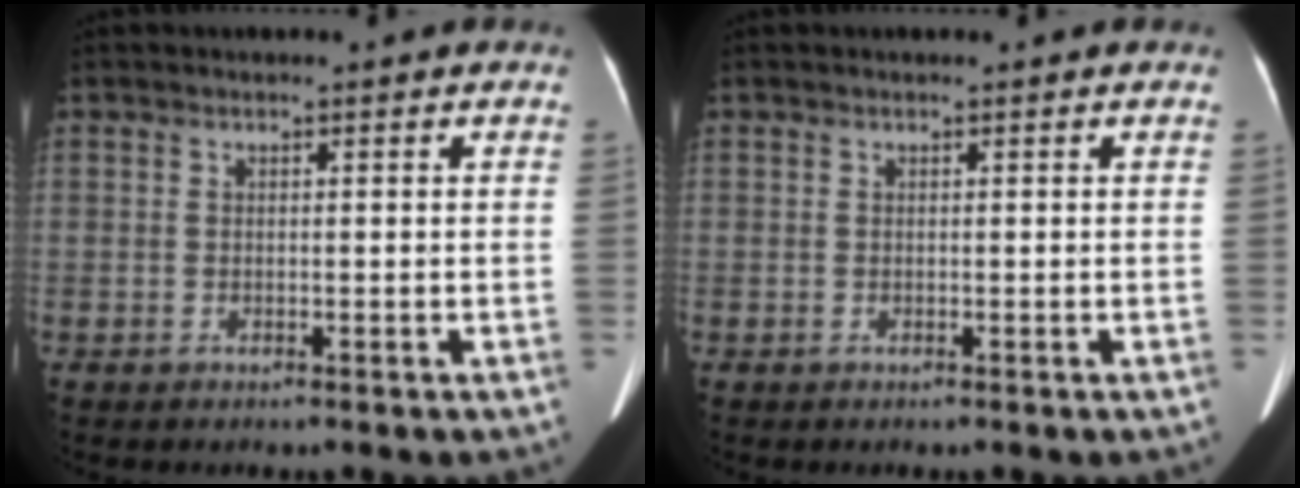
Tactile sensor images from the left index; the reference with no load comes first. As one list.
[{"total": 0.0}]